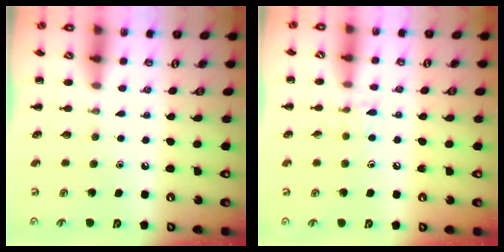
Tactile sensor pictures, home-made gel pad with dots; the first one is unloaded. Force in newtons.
{"total": 6.0, "press": 5.8, "slide": 1.6}